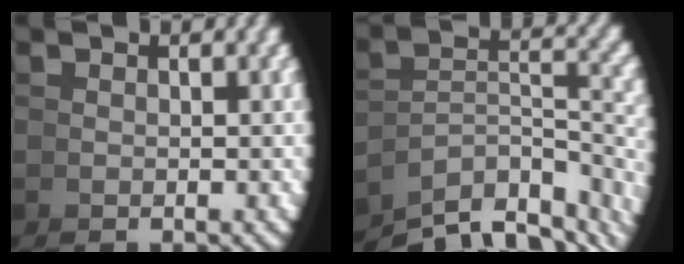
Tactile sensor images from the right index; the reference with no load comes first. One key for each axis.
{"total": 9.0, "fx": -5.4, "fy": 4.5, "fz": 5.7, "tx": -0.083, "ty": -0.033, "tz": -0.066}